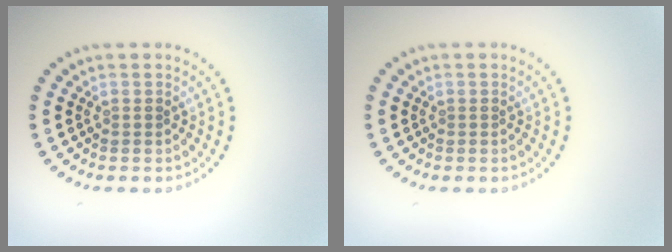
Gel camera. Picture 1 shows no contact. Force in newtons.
{"total": 0.0}